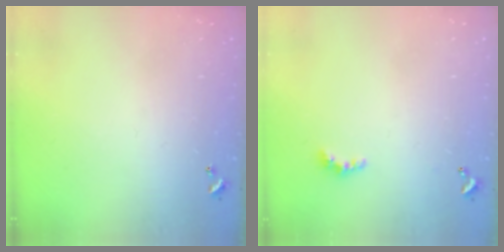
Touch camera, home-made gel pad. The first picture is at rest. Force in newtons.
{"total": 2.5, "press": 2.5, "slide": 0.6}